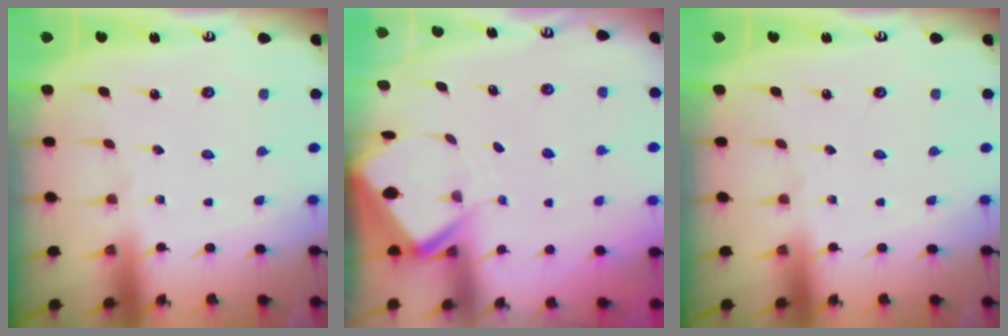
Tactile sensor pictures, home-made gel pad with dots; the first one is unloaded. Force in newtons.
{"total": 2.9, "press": 2.9, "slide": 0.3}
{"total": 0.0}